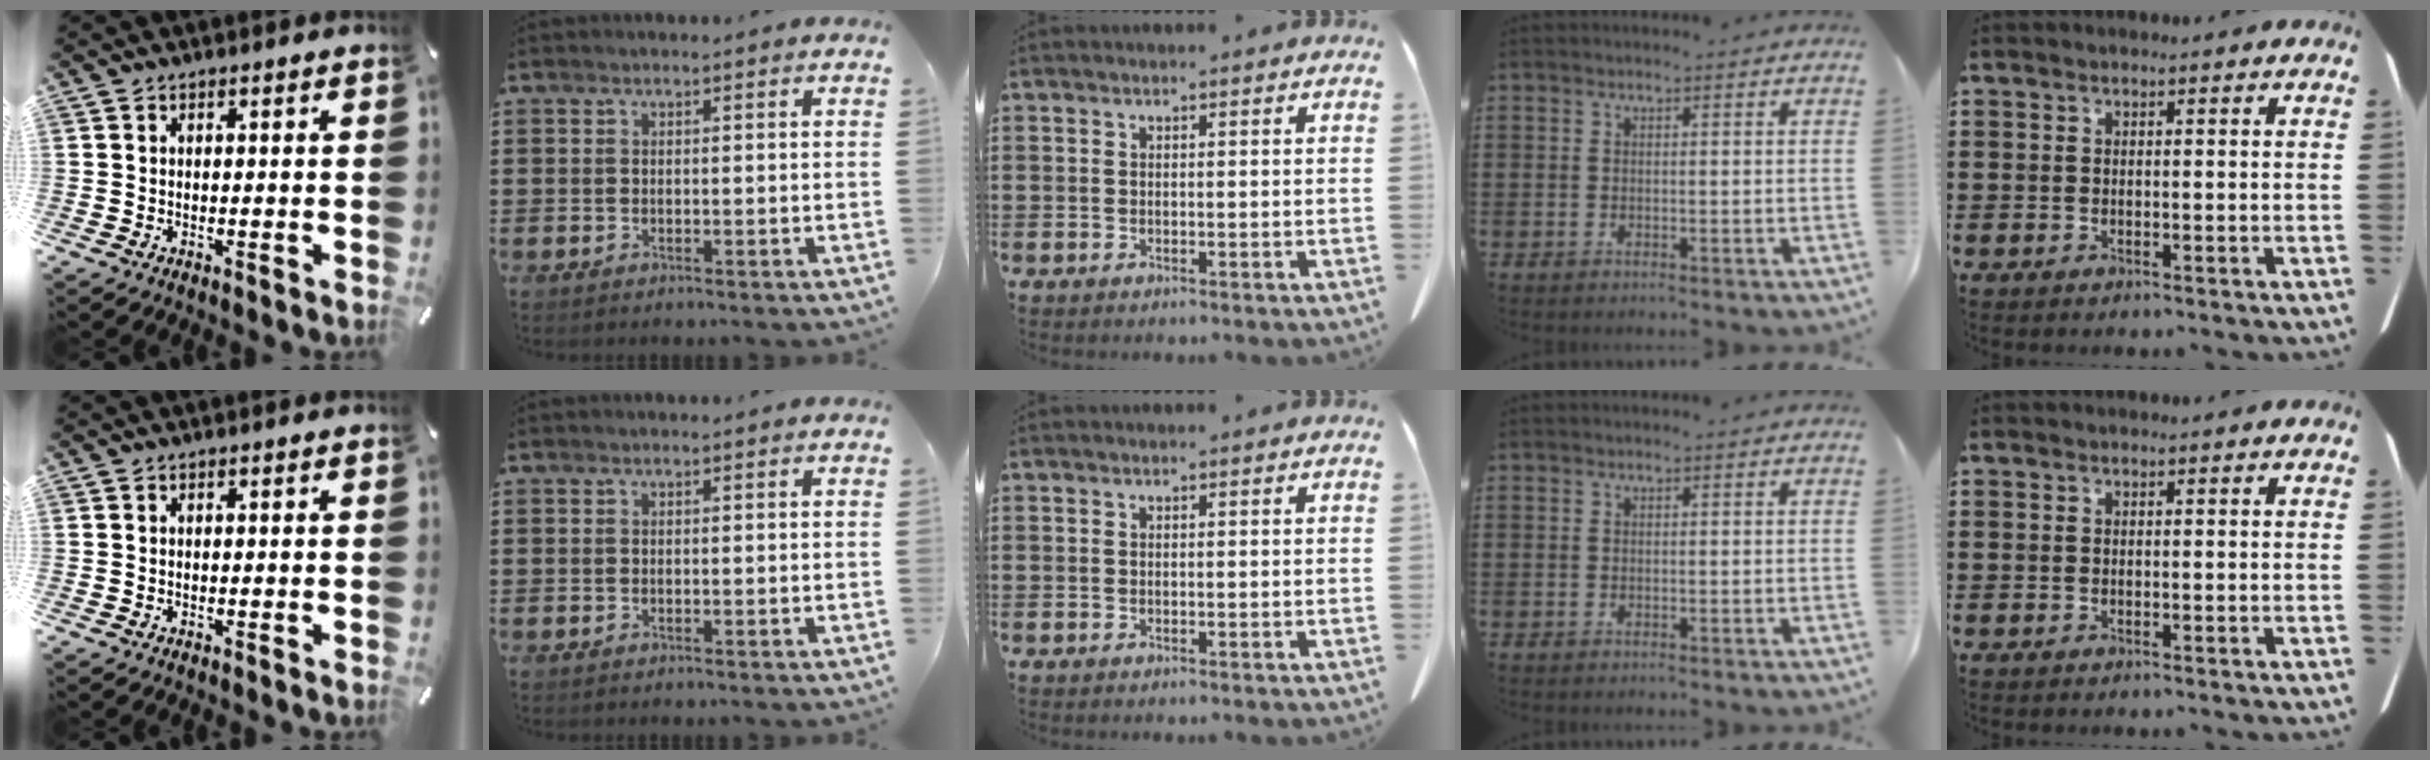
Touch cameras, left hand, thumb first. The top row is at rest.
{}